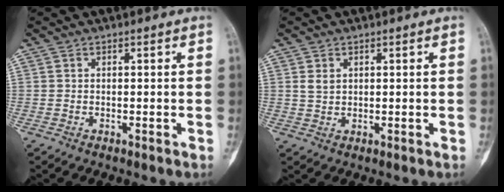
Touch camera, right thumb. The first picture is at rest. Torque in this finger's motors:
{"motor_torque": [0.04, 0.22, 0.16, -0.17, 0.00]}